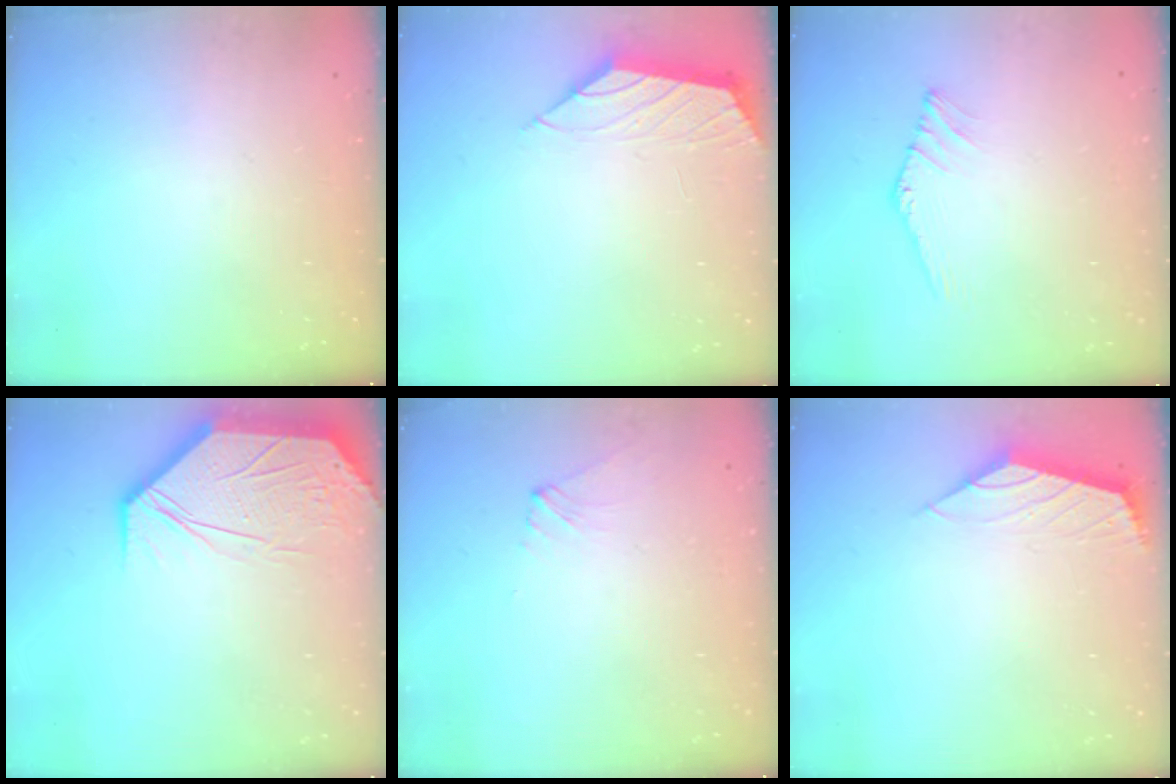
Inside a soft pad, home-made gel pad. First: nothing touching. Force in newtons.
{"total": 0.8, "press": 0.7, "slide": 0.4}
{"total": 0.0}
{"total": 12.8, "press": 12.7, "slide": 1.6}
{"total": 2.0, "press": 2.0, "slide": 0.3}
{"total": 1.8, "press": 1.7, "slide": 0.4}